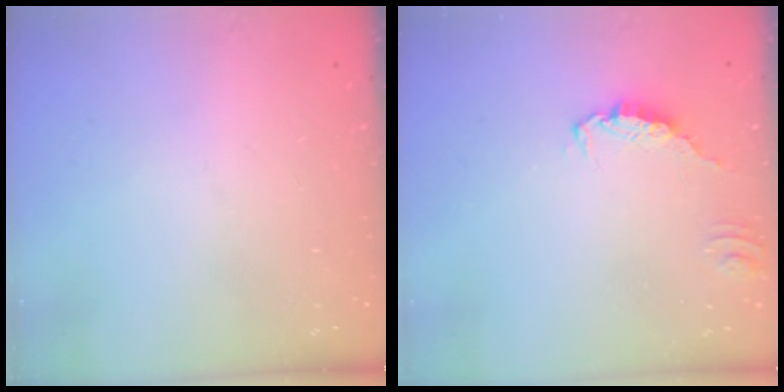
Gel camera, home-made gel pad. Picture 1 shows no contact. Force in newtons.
{"total": 0.5, "press": 0.5, "slide": 0.2}